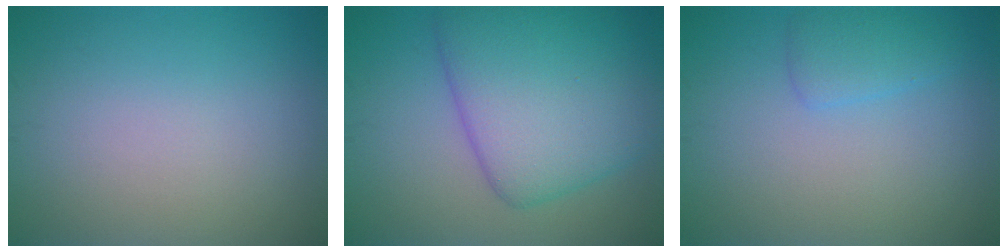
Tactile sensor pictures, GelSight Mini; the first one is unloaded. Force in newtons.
{"total": 8.8, "press": 8.8, "slide": 0.5}
{"total": 1.9, "press": 1.9, "slide": 0.2}